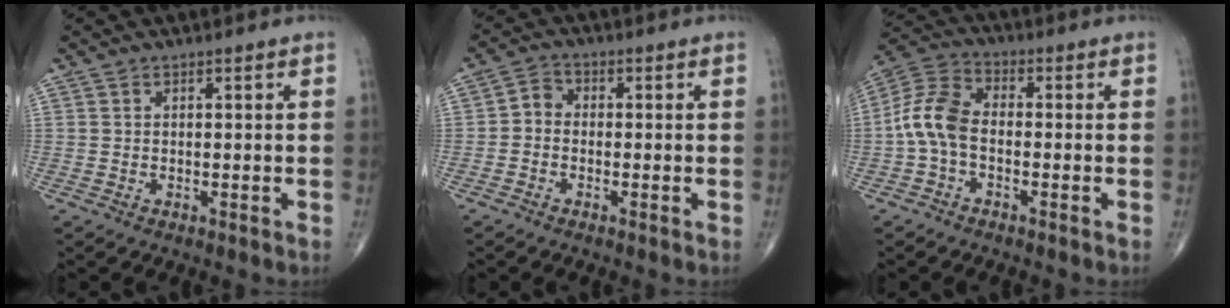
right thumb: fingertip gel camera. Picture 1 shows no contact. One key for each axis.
{"total": 3.0, "fx": -0.8, "fy": 2.4, "fz": 1.6, "tx": -0.016, "ty": 0.011, "tz": -0.029}
{"total": 8.8, "fx": -1.5, "fy": 5.3, "fz": 6.9, "tx": -0.142, "ty": 0.028, "tz": -0.044}